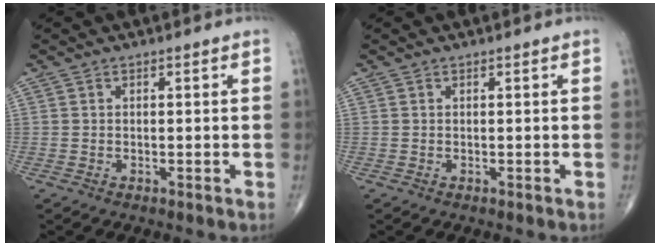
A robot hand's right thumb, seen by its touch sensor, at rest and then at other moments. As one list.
[{"total": 0.0}]